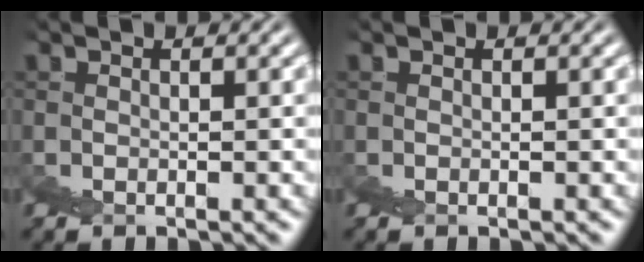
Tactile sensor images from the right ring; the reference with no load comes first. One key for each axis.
{"total": 0.0}